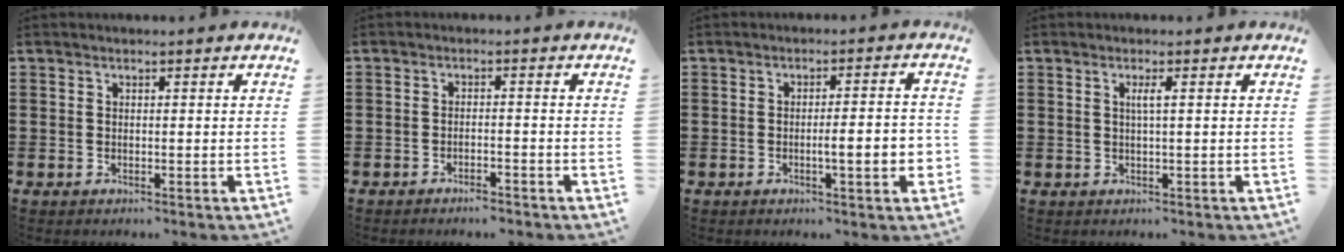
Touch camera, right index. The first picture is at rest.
{"total": 1.8, "force": [-1.7, 0.0, 0.7], "torque": [-0.014, -0.001, -0.033]}
{"total": 5.7, "force": [-1.3, 0.5, 5.6], "torque": [-0.083, -0.009, -0.024]}
{"total": 1.5, "force": [0.3, -0.1, 1.5], "torque": [-0.029, -0.001, 0.003]}